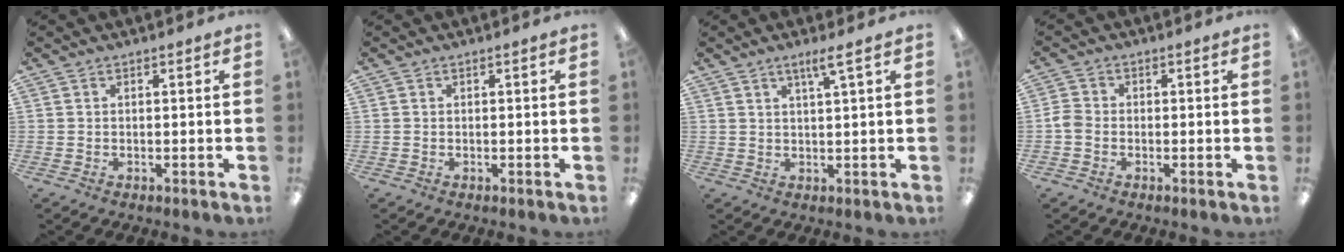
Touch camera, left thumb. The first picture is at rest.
{"total": 0.0}
{"total": 3.4, "force": [2.3, 0.0, 2.6], "torque": [-0.047, -0.005, 0.036]}
{"total": 2.4, "force": [-0.9, 1.8, 1.3], "torque": [-0.023, 0.006, -0.015]}